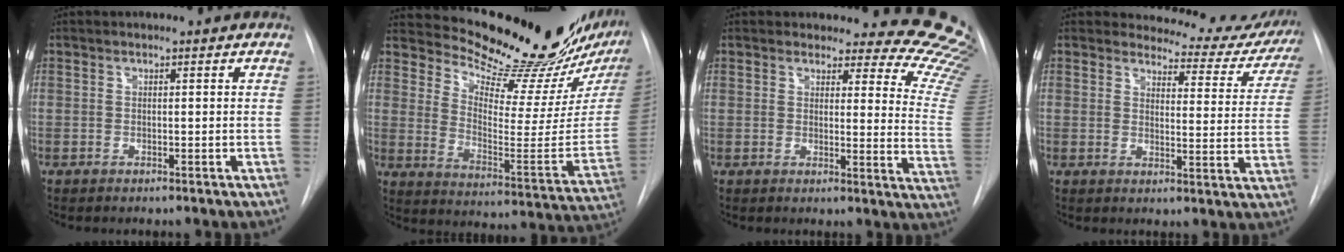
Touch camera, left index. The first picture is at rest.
{"total": 23.0, "force": [20.1, 2.9, 10.9], "torque": [-0.168, -0.096, 0.271]}
{"total": 16.7, "force": [16.0, 3.8, 3.0], "torque": [0.011, -0.148, 0.130]}
{"total": 10.3, "force": [9.9, 3.0, 0.3], "torque": [0.030, -0.048, 0.086]}